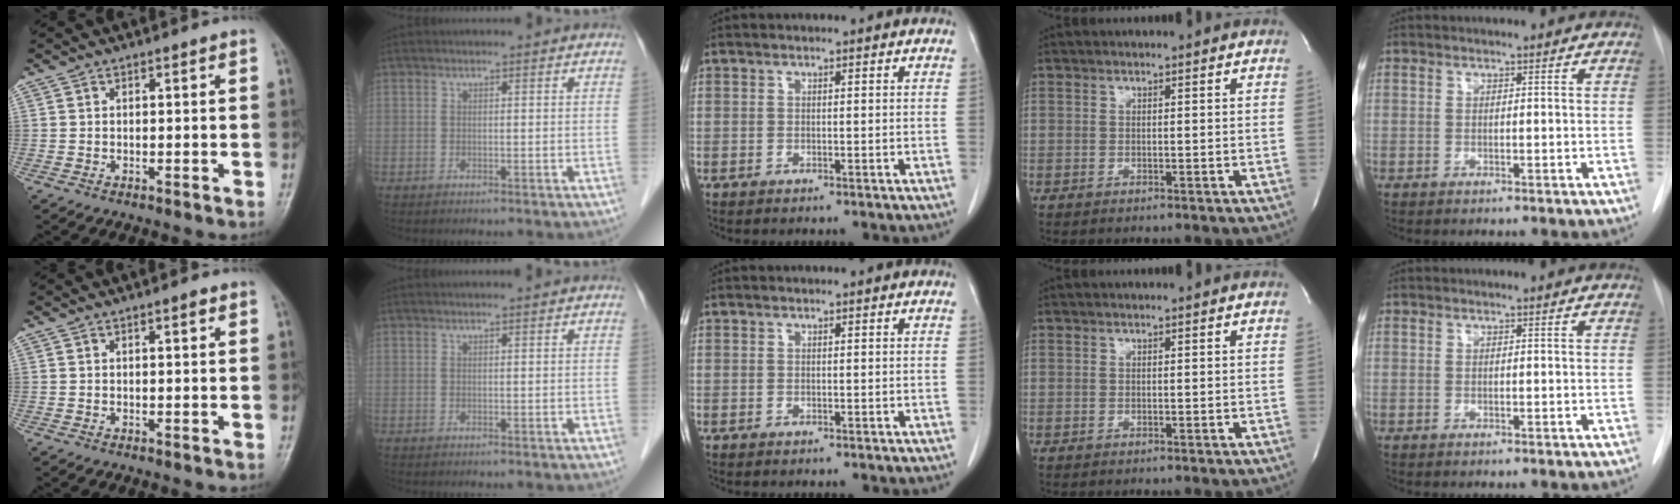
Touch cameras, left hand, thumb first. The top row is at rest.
{"thumb": {"total": 1.3, "force": [0.7, 0.3, 1.0], "torque": [-0.015, -0.001, 0.009]}, "index": {"total": 1.2, "force": [1.0, 0.0, 0.6], "torque": [-0.006, 0.014, 0.019]}}